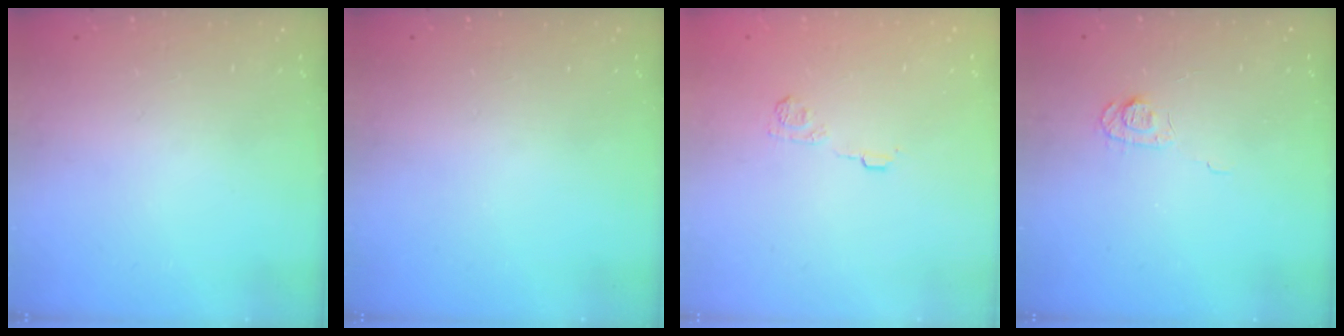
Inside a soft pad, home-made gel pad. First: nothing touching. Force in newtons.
{"total": 0.0}
{"total": 7.0, "press": 6.9, "slide": 1.4}
{"total": 5.5, "press": 5.4, "slide": 0.9}